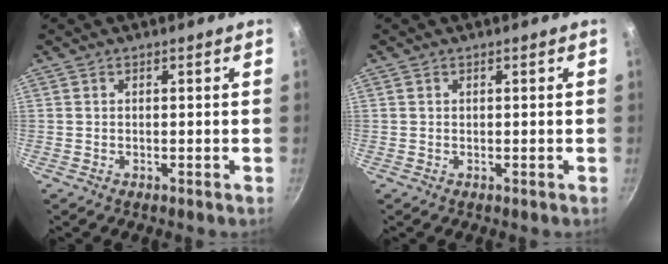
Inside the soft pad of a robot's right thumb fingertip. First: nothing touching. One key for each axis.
{"total": 0.0}